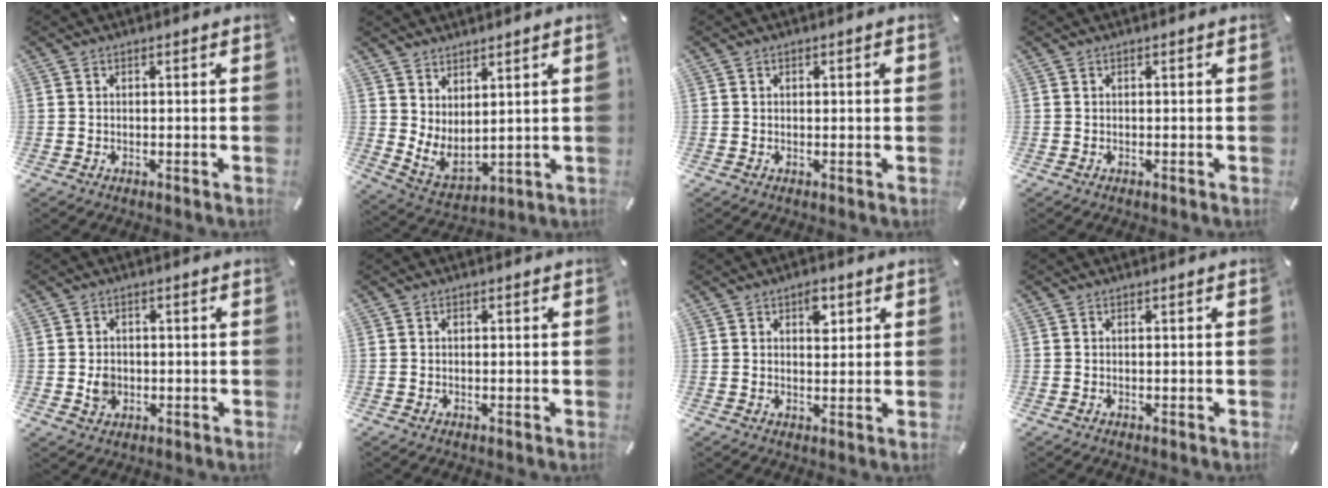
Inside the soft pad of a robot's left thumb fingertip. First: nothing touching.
{"total": 4.8, "force": [4.0, 2.4, 1.3], "torque": [-0.057, -0.042, 0.076]}
{"total": 1.1, "force": [0.3, 0.5, 0.9], "torque": [-0.017, 0.005, 0.003]}
{"total": 0.0}
{"total": 3.9, "force": [-0.4, 3.5, 1.8], "torque": [-0.016, -0.001, -0.008]}
{"total": 0.5, "force": [0.1, 0.3, 0.4], "torque": [-0.001, -0.003, 0.001]}
{"total": 4.1, "force": [1.9, 2.5, 2.7], "torque": [-0.027, -0.008, 0.026]}
{"total": 0.0}